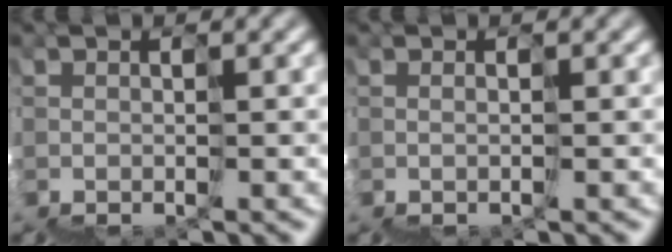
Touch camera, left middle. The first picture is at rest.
{"total": 0.6, "force": [0.3, -0.4, -0.2], "torque": [0.014, 0.005, 0.006]}